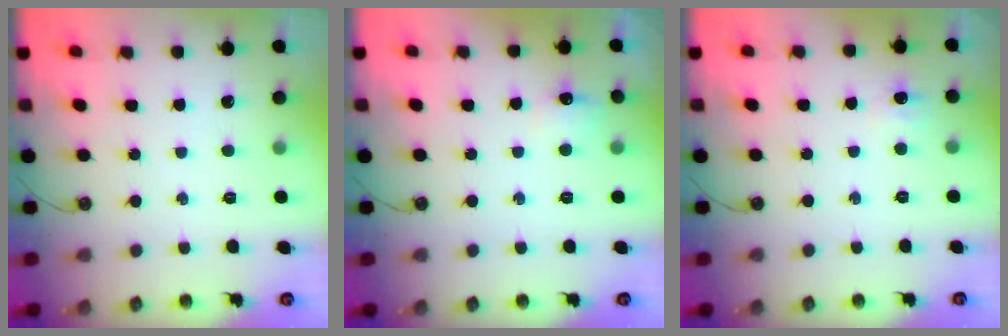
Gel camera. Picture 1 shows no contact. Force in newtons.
{"total": 7.1, "press": 7.0, "slide": 0.9}
{"total": 3.2, "press": 3.2, "slide": 0.6}